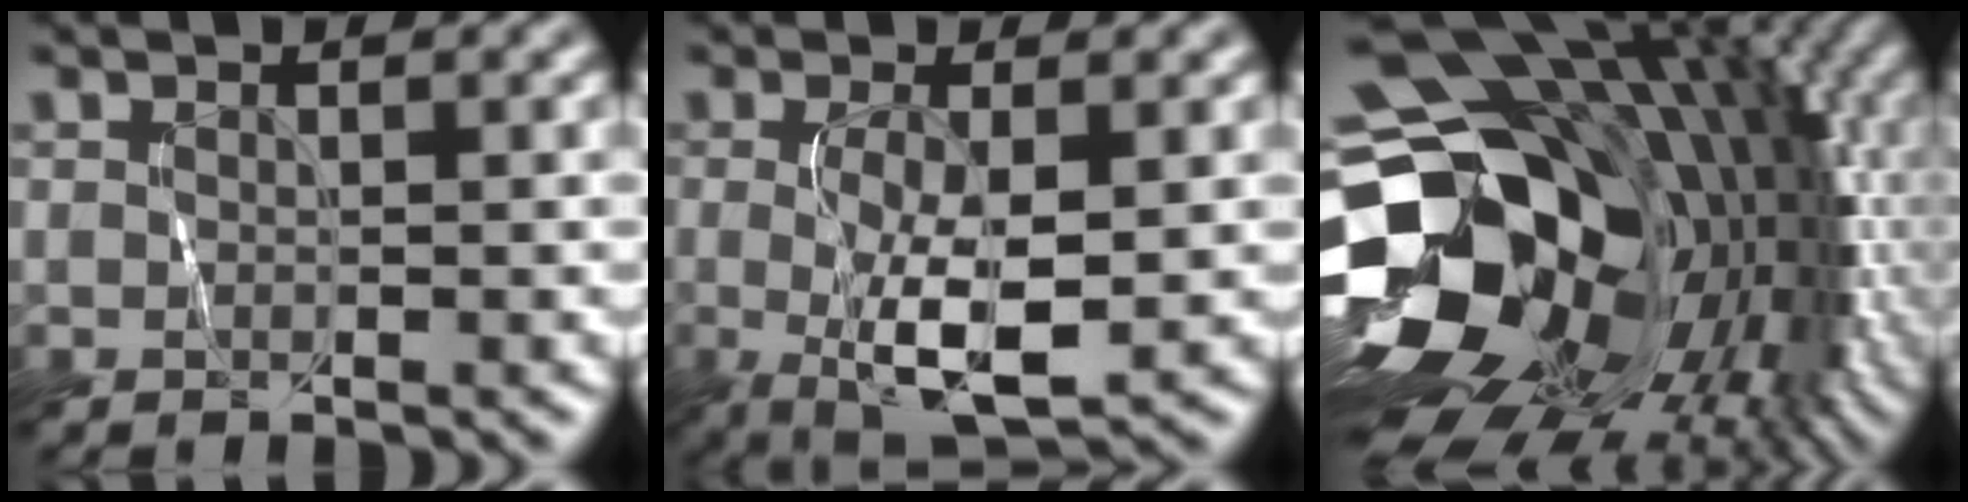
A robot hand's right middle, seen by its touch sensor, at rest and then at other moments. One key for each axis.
{"total": 5.6, "fx": -0.7, "fy": 1.6, "fz": 5.3, "tx": -0.111, "ty": -0.015, "tz": -0.008}
{"total": 20.0, "fx": -2.7, "fy": 14.0, "fz": 14.0, "tx": -0.250, "ty": -0.009, "tz": -0.030}